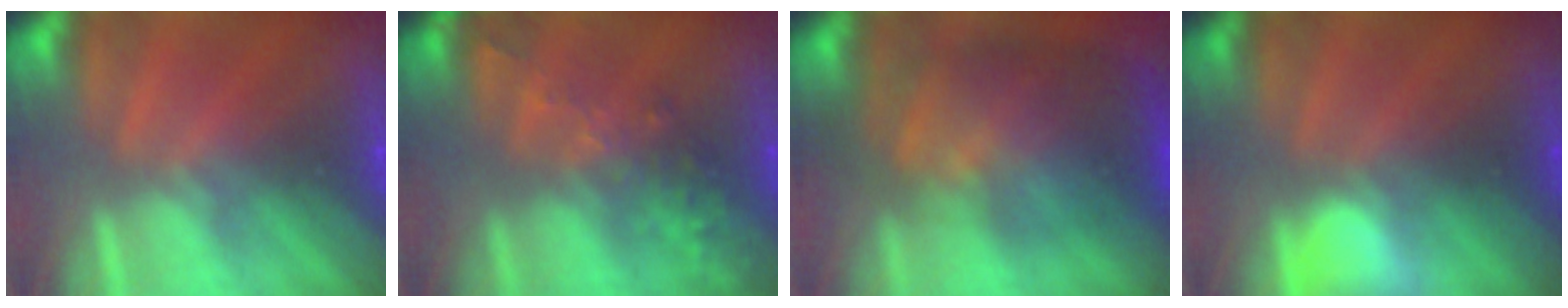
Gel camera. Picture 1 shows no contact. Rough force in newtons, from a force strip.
{"total": 2.7}
{"total": 7.6}
{"total": 2.6}